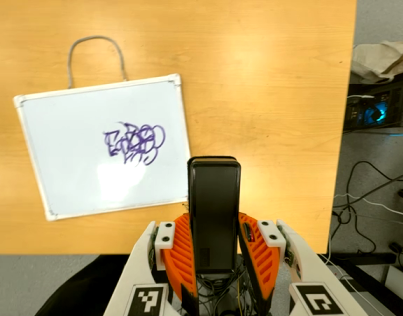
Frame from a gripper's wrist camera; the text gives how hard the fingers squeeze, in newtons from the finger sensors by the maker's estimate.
{"total": 4.1, "left": 2.6, "right": 5.5}